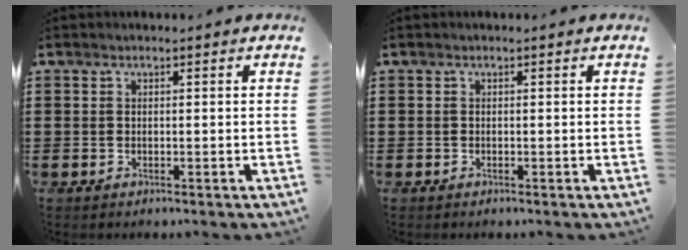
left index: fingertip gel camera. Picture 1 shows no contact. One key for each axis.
{"total": 0.0}